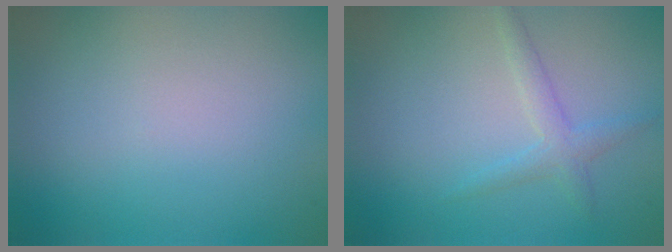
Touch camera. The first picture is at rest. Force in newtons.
{"total": 1.7, "press": 1.7, "slide": 0.1}